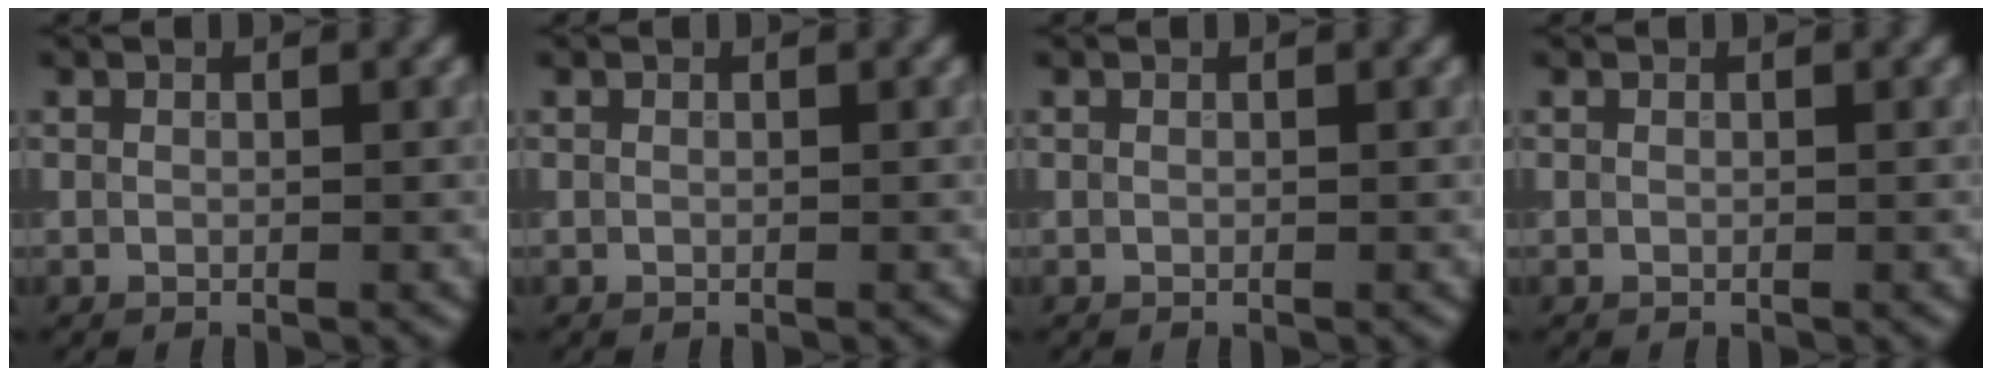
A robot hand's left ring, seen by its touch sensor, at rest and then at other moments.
{"total": 0.0}
{"total": 0.0}
{"total": 0.0}